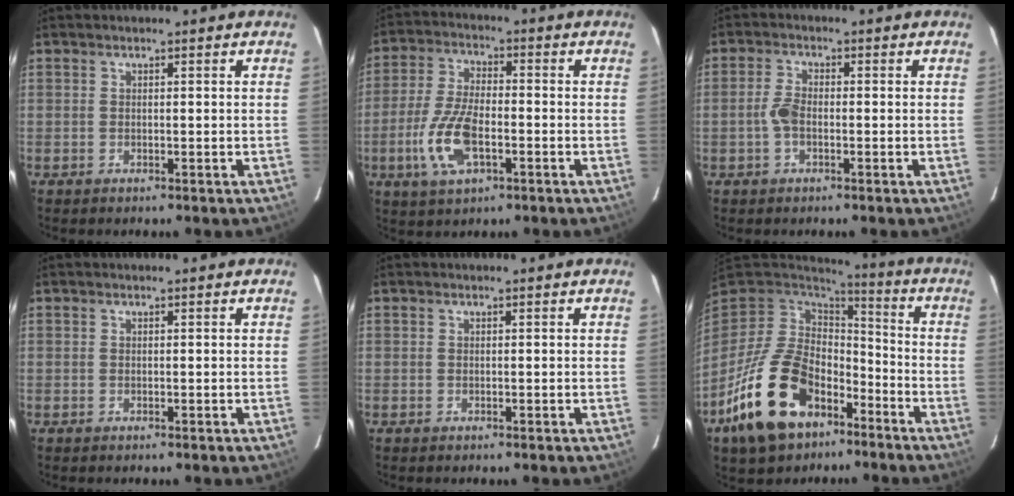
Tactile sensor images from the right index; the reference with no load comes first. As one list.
[{"total": 10.9, "force": [-3.7, 4.6, 9.2], "torque": [-0.198, -0.003, -0.069]}, {"total": 3.4, "force": [-1.1, 1.7, 2.7], "torque": [-0.065, 0.006, -0.020]}, {"total": 0.0}, {"total": 0.0}, {"total": 20.9, "force": [-11.0, 13.0, 12.0], "torque": [-0.257, -0.002, -0.172]}]